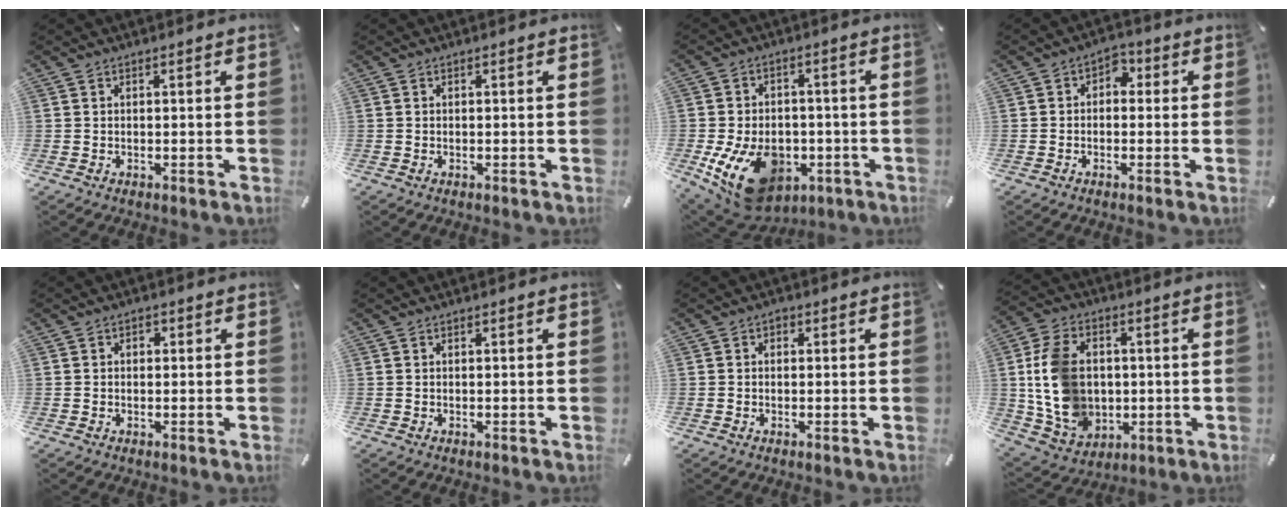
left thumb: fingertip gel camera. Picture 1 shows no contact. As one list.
[{"total": 0.0}, {"total": 16.1, "force": [-6.1, 10.9, 10.2], "torque": [-0.192, 0.029, -0.093]}, {"total": 3.4, "force": [-1.1, 2.7, 1.9], "torque": [-0.029, 0.015, -0.025]}, {"total": 1.2, "force": [-0.2, 1.1, 0.5], "torque": [-0.011, 0.006, -0.007]}, {"total": 0.0}, {"total": 1.1, "force": [0.0, 0.9, 0.5], "torque": [-0.011, 0.007, -0.003]}, {"total": 14.6, "force": [0.6, 11.7, 8.7], "torque": [-0.203, 0.010, 0.016]}]